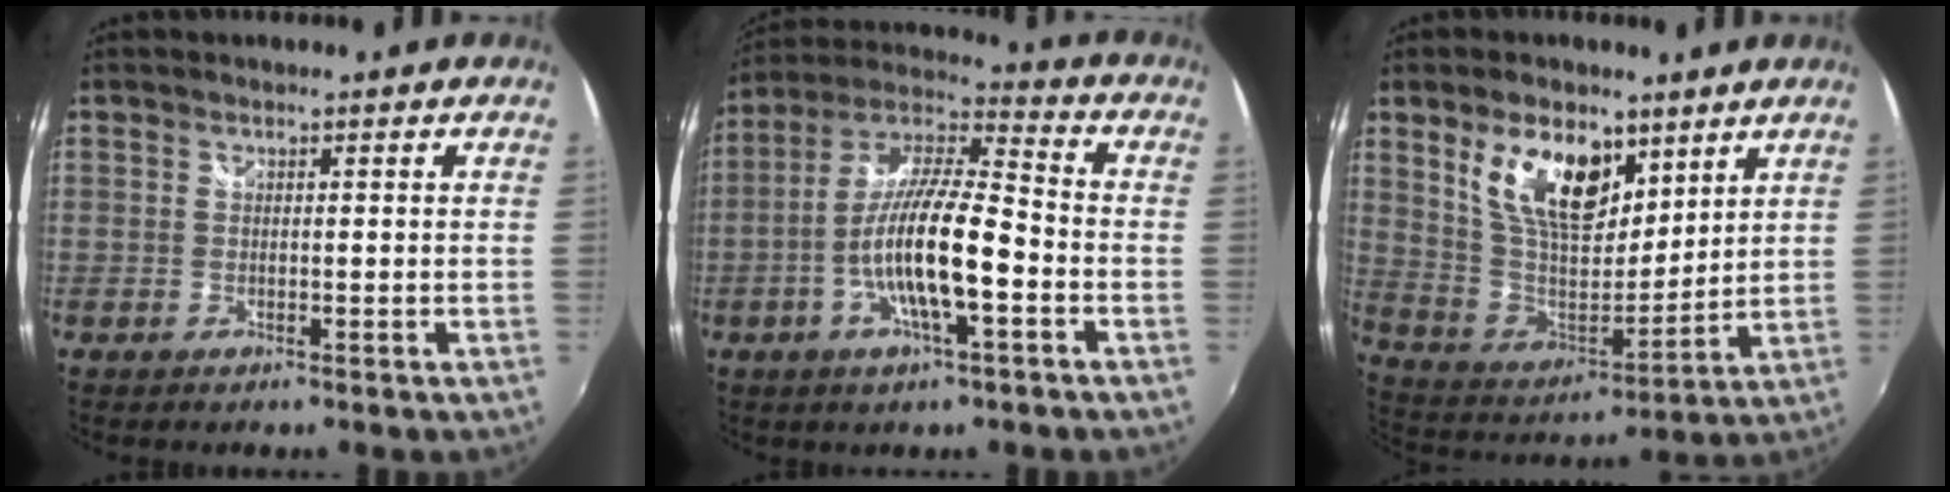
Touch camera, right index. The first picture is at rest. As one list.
[{"total": 14.9, "force": [-4.6, 3.1, 13.9], "torque": [-0.268, -0.004, -0.091]}, {"total": 15.8, "force": [8.3, 8.2, 10.7], "torque": [-0.198, 0.003, 0.163]}]